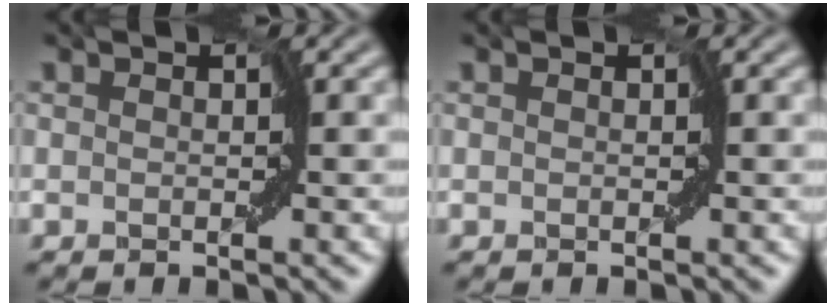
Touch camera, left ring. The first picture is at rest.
{"total": 0.0}